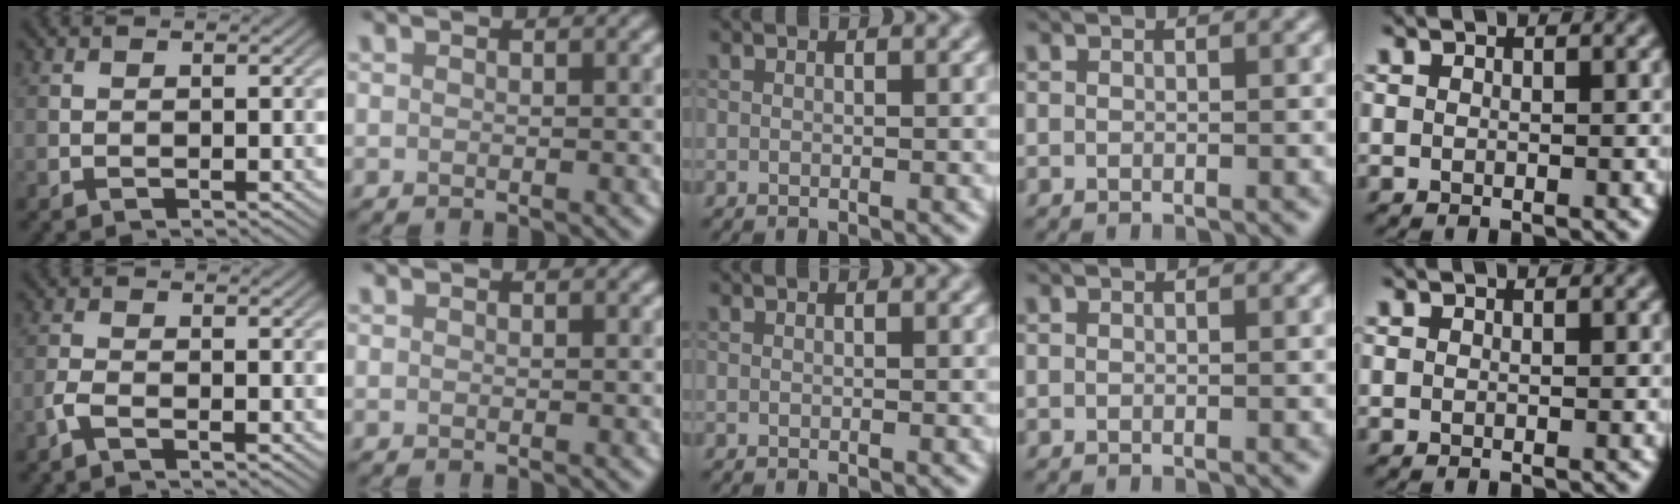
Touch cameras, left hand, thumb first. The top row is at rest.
{"thumb": {"total": 1.9, "force": [-1.2, 0.5, 1.3], "torque": [-0.034, 0.001, -0.032]}}